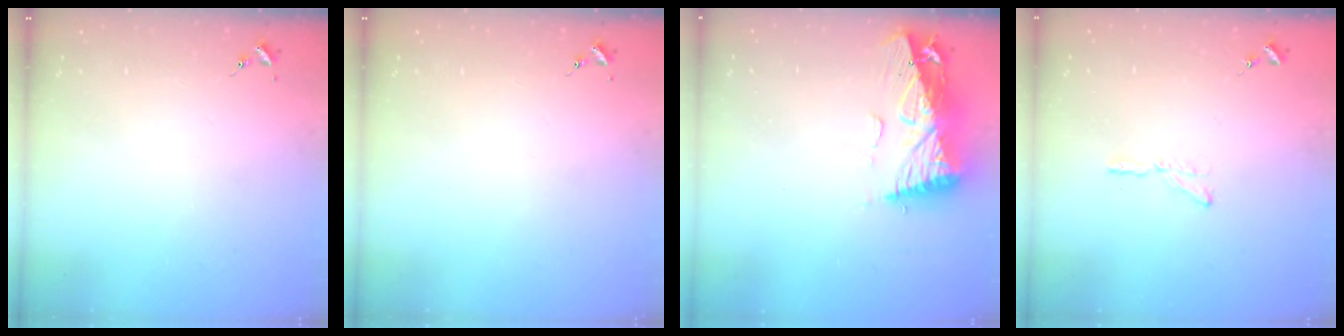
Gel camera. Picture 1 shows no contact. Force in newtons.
{"total": 0.0}
{"total": 13.3, "press": 13.3, "slide": 1.4}
{"total": 4.6, "press": 4.6, "slide": 0.4}